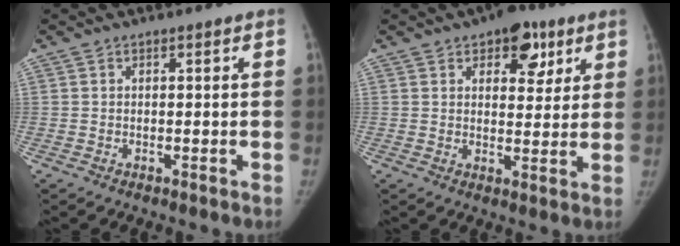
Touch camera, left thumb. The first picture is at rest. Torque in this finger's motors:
{"motor_torque": [1.04, 0.49, 0.73, -0.46, 0.18]}